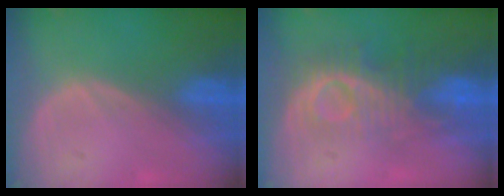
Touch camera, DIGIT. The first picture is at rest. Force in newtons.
{"total": 9.2, "press": 8.2, "slide": 4.3}